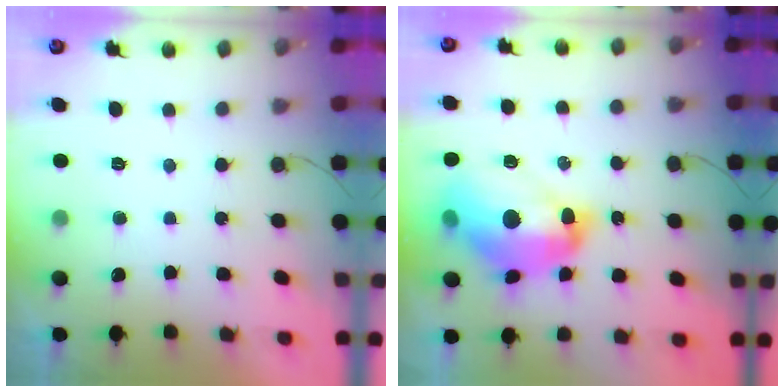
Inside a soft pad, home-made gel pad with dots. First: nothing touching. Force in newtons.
{"total": 17.3, "press": 17.2, "slide": 1.8}